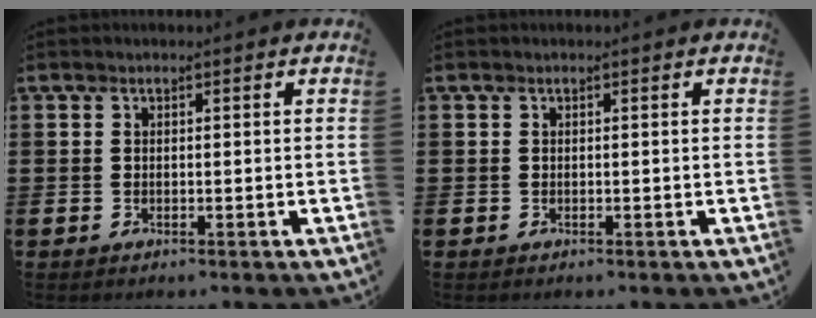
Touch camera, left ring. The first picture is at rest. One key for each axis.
{"total": 0.0}